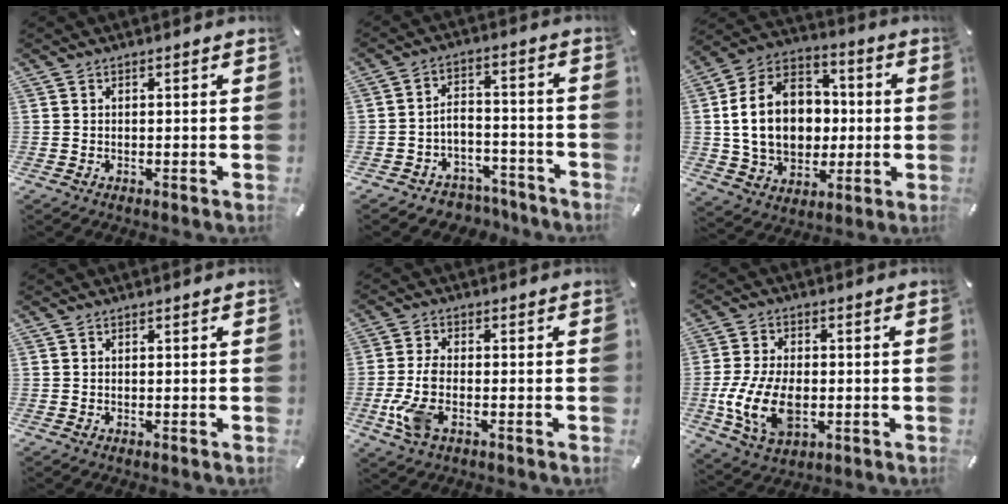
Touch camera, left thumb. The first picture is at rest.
{"total": 5.1, "force": [-2.8, 4.1, 1.1], "torque": [-0.017, 0.020, -0.053]}
{"total": 17.8, "force": [-0.5, 14.1, 10.8], "torque": [-0.237, 0.013, -0.005]}
{"total": 0.0}
{"total": 6.9, "force": [-2.4, 2.8, 5.8], "torque": [-0.135, -0.007, -0.045]}
{"total": 13.0, "force": [-2.6, 8.2, 9.8], "torque": [-0.215, 0.001, -0.041]}